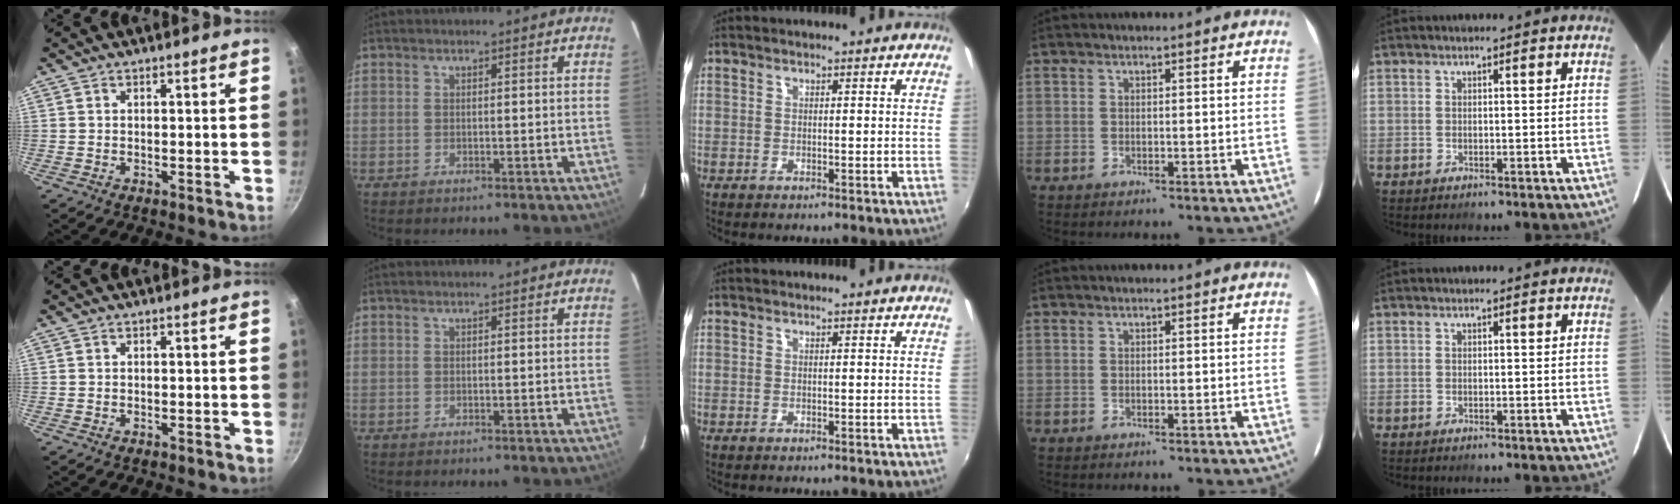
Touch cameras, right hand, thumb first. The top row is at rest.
{}